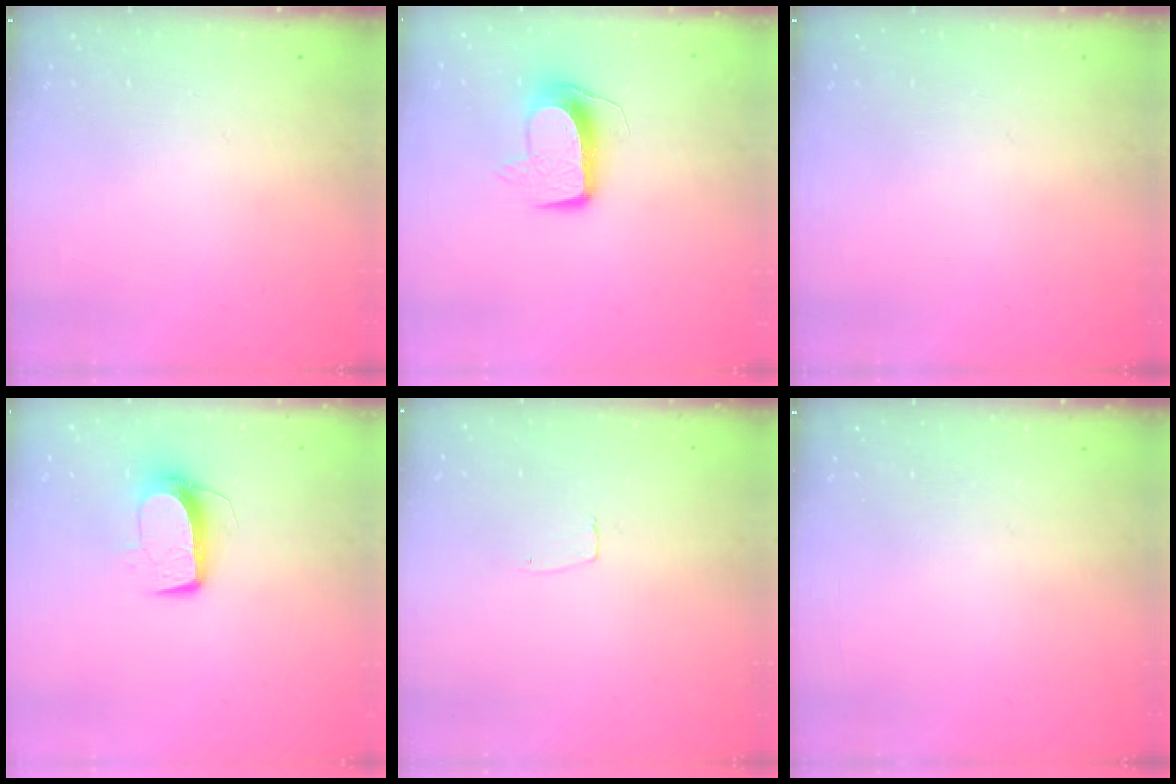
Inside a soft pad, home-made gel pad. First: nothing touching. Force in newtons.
{"total": 10.4, "press": 10.3, "slide": 0.8}
{"total": 0.0}
{"total": 9.9, "press": 9.9, "slide": 0.4}
{"total": 3.2, "press": 3.2, "slide": 0.2}
{"total": 0.0}